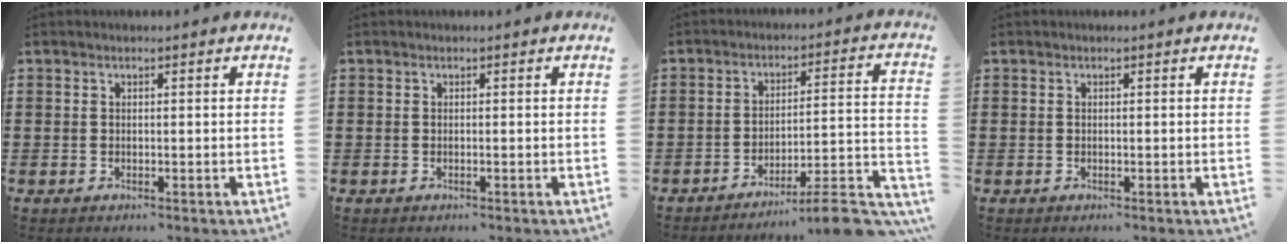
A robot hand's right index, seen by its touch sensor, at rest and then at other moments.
{"total": 0.0}
{"total": 7.8, "force": [-6.6, -0.1, 4.2], "torque": [-0.058, -0.007, -0.126]}
{"total": 0.0}